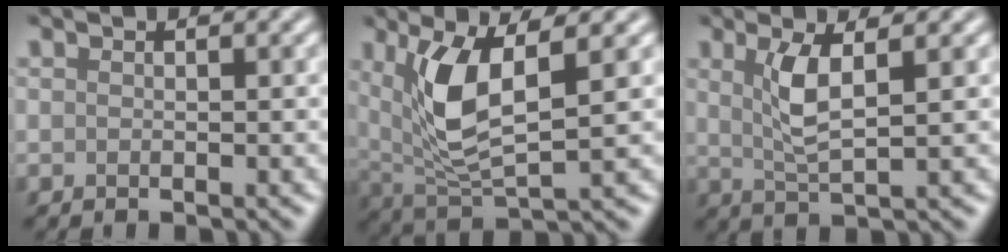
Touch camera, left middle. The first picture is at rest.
{"total": 6.1, "force": [1.6, 2.1, 5.4], "torque": [-0.123, -0.012, 0.045]}
{"total": 3.0, "force": [0.7, 0.6, 2.9], "torque": [-0.066, -0.005, 0.024]}